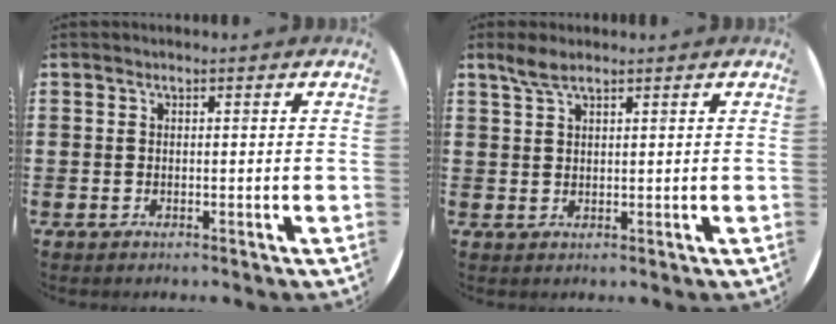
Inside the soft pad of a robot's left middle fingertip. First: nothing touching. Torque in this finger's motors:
{"motor_torque": [0.46, -0.32, 0.05, 0.00]}